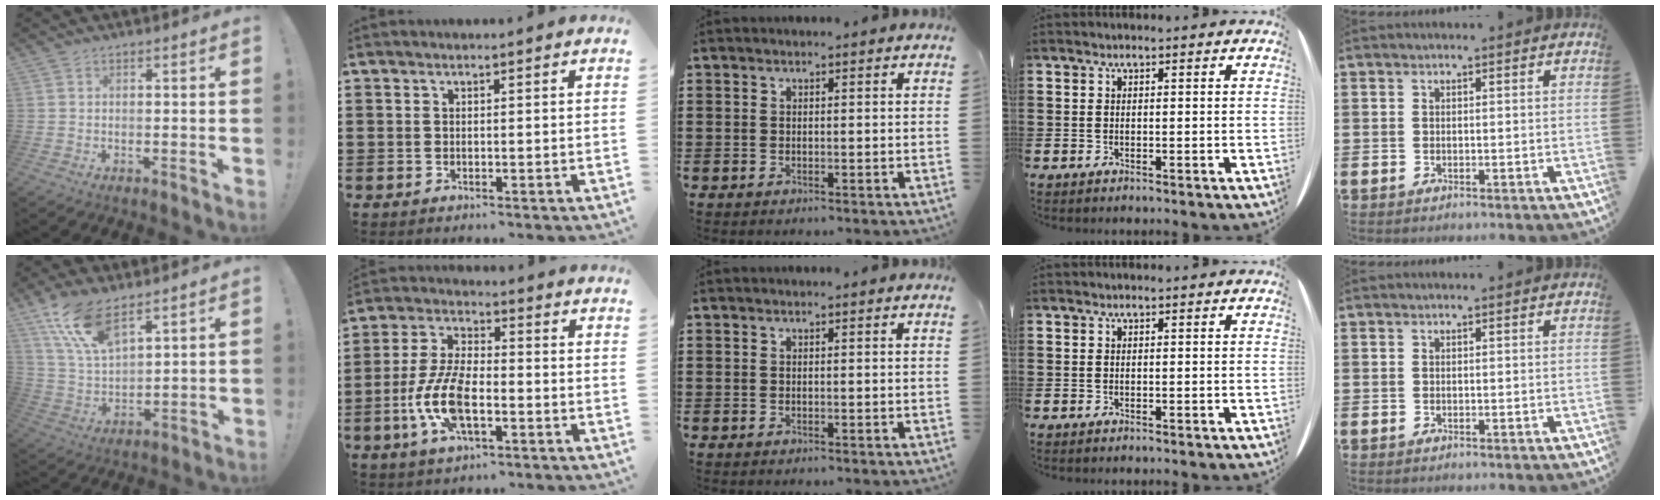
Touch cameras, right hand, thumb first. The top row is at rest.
{"thumb": {"total": 13.1, "force": [9.6, 4.7, 7.7], "torque": [-0.167, -0.051, 0.178]}, "index": {"total": 9.9, "force": [-2.9, 4.4, 8.4], "torque": [-0.203, -0.011, -0.060]}}